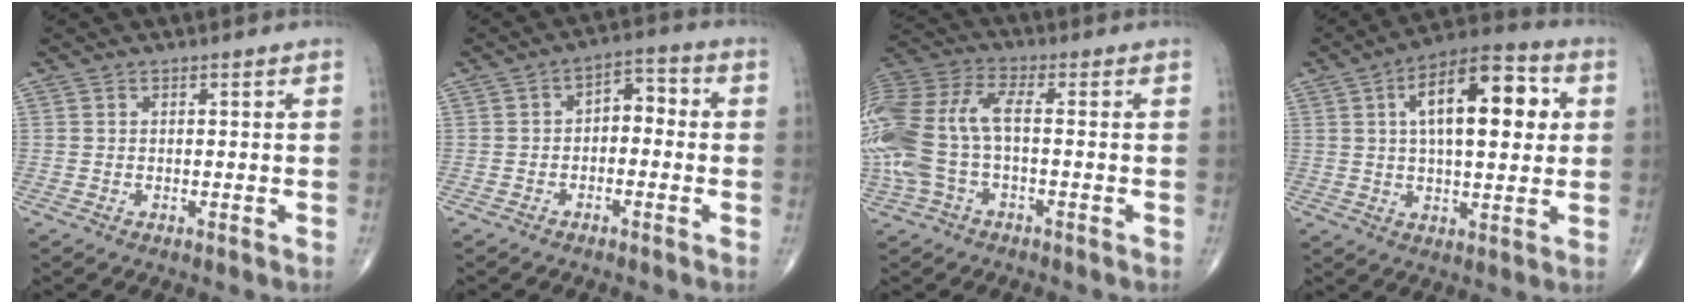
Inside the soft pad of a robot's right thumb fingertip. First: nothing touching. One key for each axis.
{"total": 5.3, "fx": -0.7, "fy": 3.3, "fz": 4.1, "tx": -0.040, "ty": 0.031, "tz": -0.024}
{"total": 17.1, "fx": -1.8, "fy": 8.4, "fz": 14.9, "tx": -0.371, "ty": 0.028, "tz": -0.034}
{"total": 17.3, "fx": 4.0, "fy": 7.6, "fz": 15.0, "tx": -0.208, "ty": 0.014, "tz": 0.054}